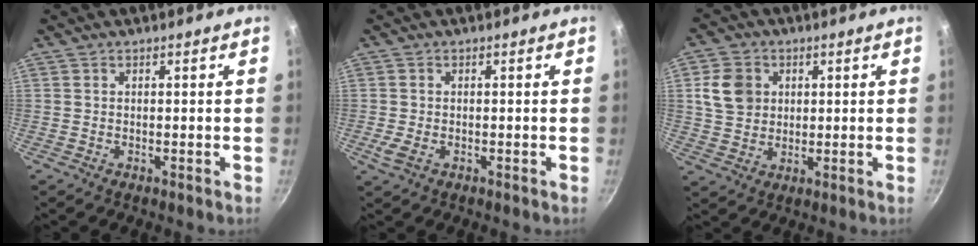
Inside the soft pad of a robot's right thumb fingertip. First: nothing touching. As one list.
[{"total": 2.6, "force": [-0.8, 1.6, 1.9], "torque": [-0.036, -0.005, -0.015]}, {"total": 8.1, "force": [2.0, 6.8, 3.9], "torque": [-0.048, 0.003, 0.035]}]